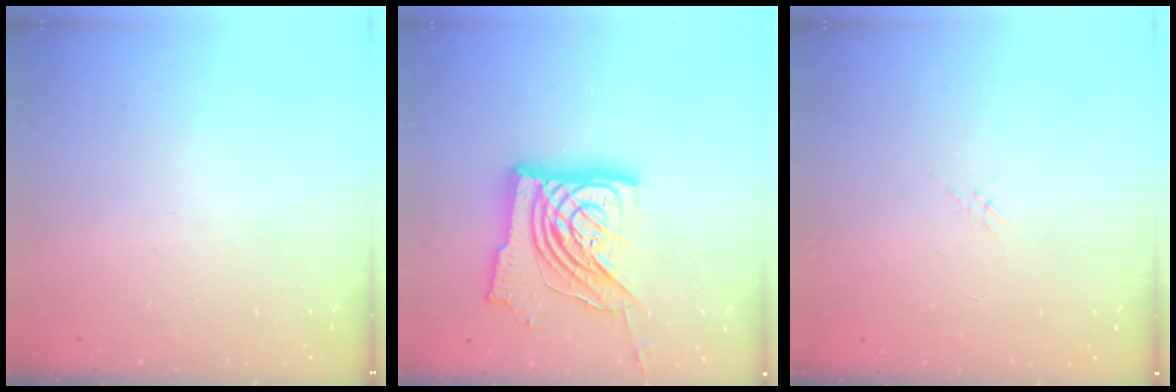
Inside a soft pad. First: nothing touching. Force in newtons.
{"total": 26.7, "press": 26.5, "slide": 3.2}
{"total": 0.5, "press": 0.5, "slide": 0.2}